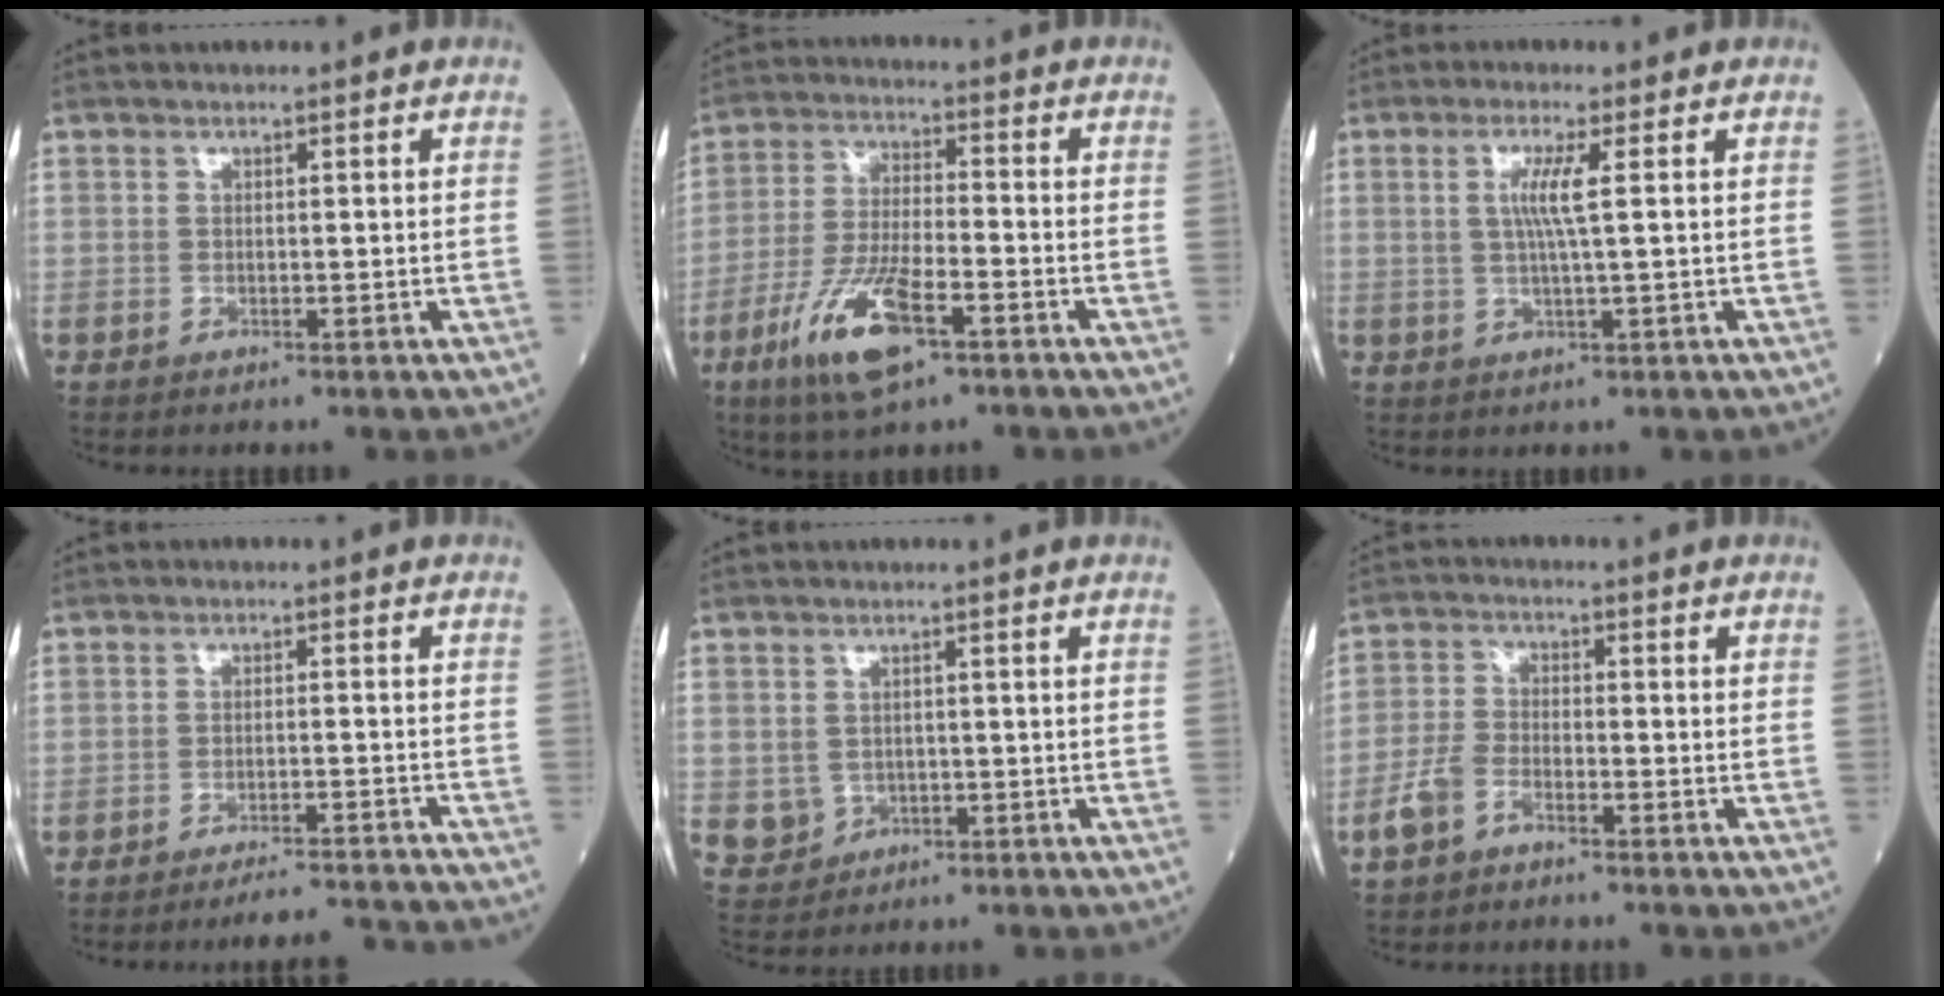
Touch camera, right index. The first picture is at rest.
{"total": 11.2, "force": [-5.7, 2.6, 9.2], "torque": [-0.190, -0.017, -0.105]}
{"total": 4.0, "force": [0.8, -0.6, 3.8], "torque": [-0.080, -0.001, 0.014]}
{"total": 9.7, "force": [-9.6, -0.7, 1.6], "torque": [-0.009, -0.009, -0.125]}
{"total": 3.9, "force": [-0.5, 3.7, 1.0], "torque": [-0.015, 0.002, 0.004]}
{"total": 4.5, "force": [-2.9, 2.3, 2.6], "torque": [-0.065, 0.001, -0.060]}